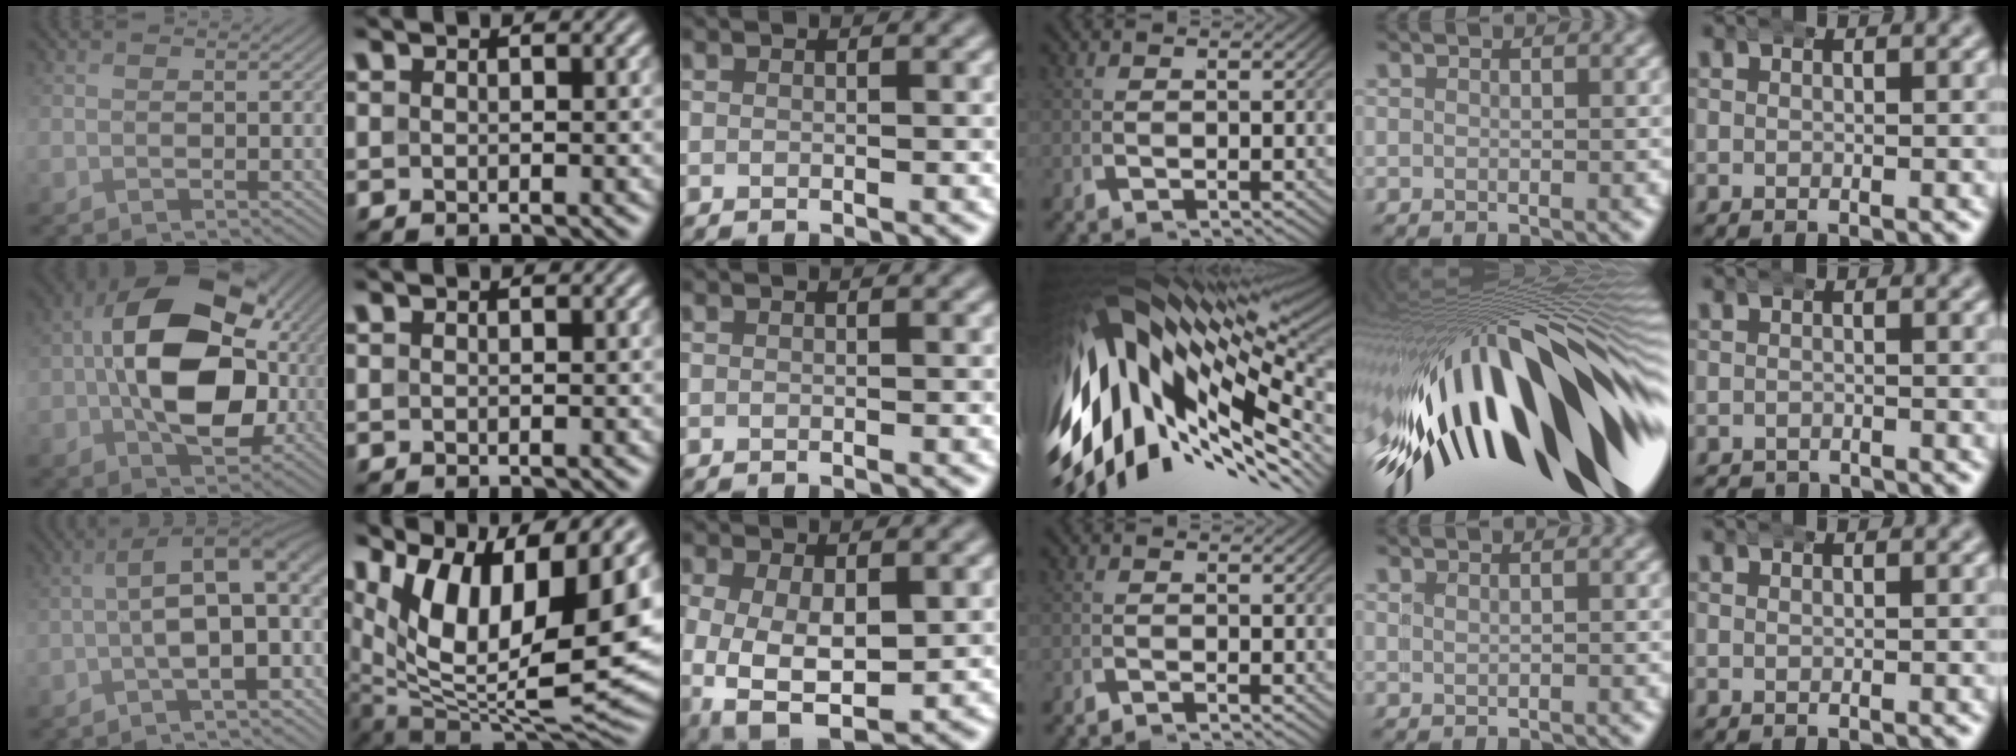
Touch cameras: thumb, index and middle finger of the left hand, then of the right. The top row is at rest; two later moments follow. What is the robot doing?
{"motion": "wrap", "object": "bandana"}